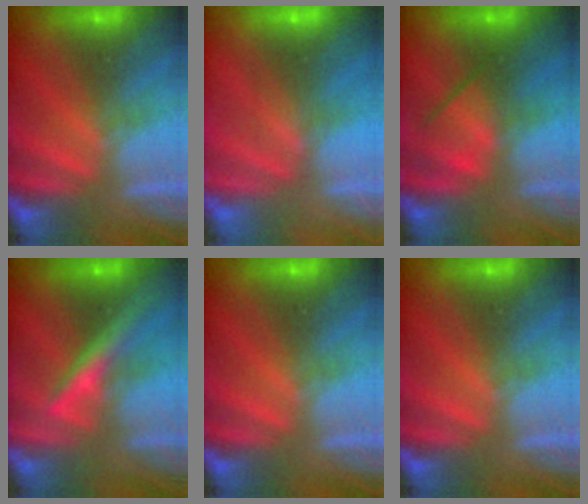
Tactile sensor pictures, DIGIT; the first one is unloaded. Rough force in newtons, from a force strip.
{"total": 2.7}
{"total": 2.5}
{"total": 3.0}
{"total": 0.0}
{"total": 0.0}